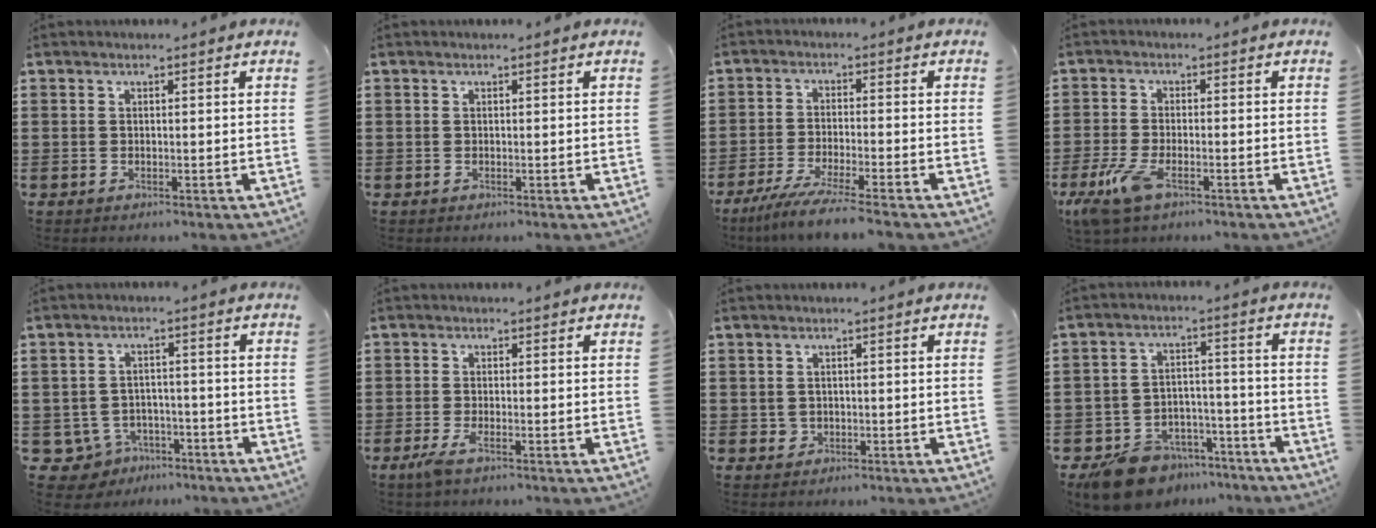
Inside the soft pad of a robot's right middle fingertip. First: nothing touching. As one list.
[{"total": 0.0}, {"total": 5.3, "force": [-4.5, -0.5, 2.8], "torque": [-0.065, -0.023, -0.088]}, {"total": 5.7, "force": [-3.2, 1.9, 4.3], "torque": [-0.110, -0.015, -0.063]}, {"total": 4.2, "force": [-3.1, 2.7, 1.0], "torque": [-0.050, 0.002, -0.066]}, {"total": 2.4, "force": [-1.0, 0.4, 2.2], "torque": [-0.051, -0.009, -0.023]}, {"total": 1.1, "force": [0.0, 1.0, 0.3], "torque": [-0.008, 0.007, -0.003]}, {"total": 8.3, "force": [-7.5, 3.2, 1.9], "torque": [-0.049, 0.029, -0.145]}]